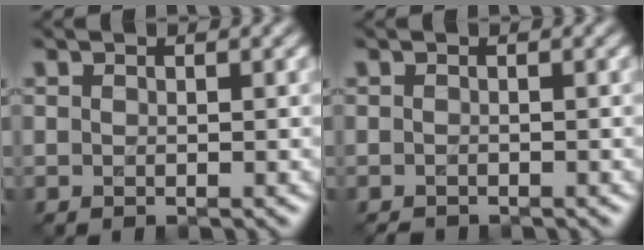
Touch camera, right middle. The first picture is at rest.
{"total": 0.8, "force": [-0.7, 0.3, 0.2], "torque": [-0.005, -0.007, -0.012]}